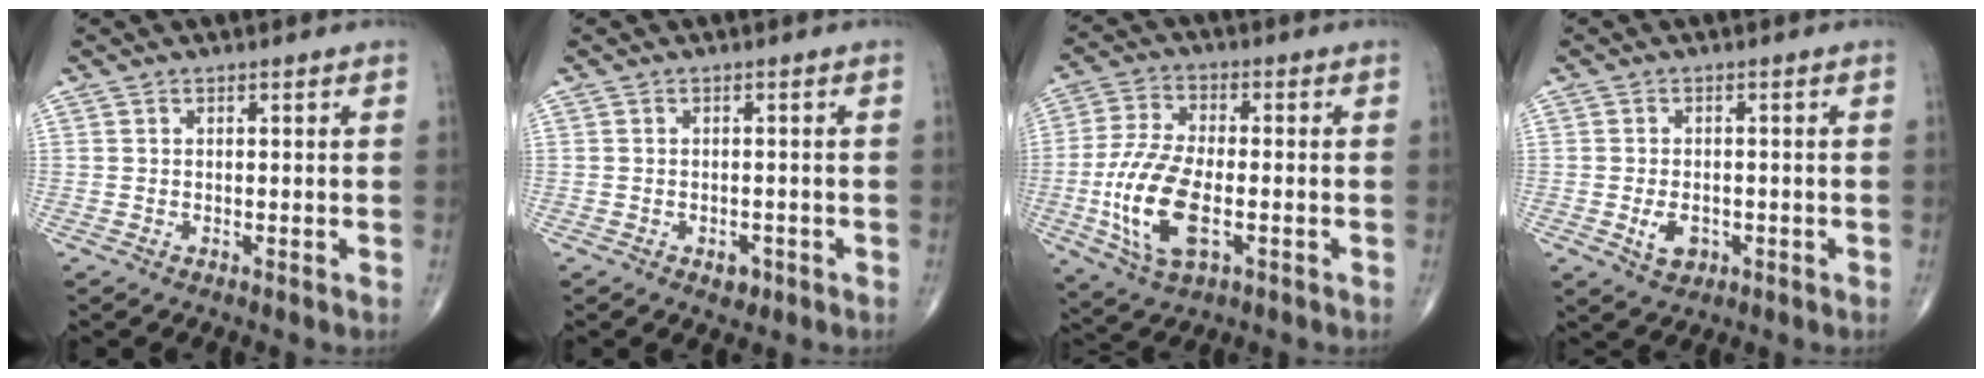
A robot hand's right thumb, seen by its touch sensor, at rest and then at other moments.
{"total": 2.1, "force": [-1.1, 1.4, 1.1], "torque": [-0.007, 0.003, -0.009]}
{"total": 14.2, "force": [-3.2, 6.8, 12.1], "torque": [-0.253, 0.008, -0.056]}
{"total": 3.9, "force": [-1.2, 2.7, 2.6], "torque": [-0.039, 0.001, -0.012]}